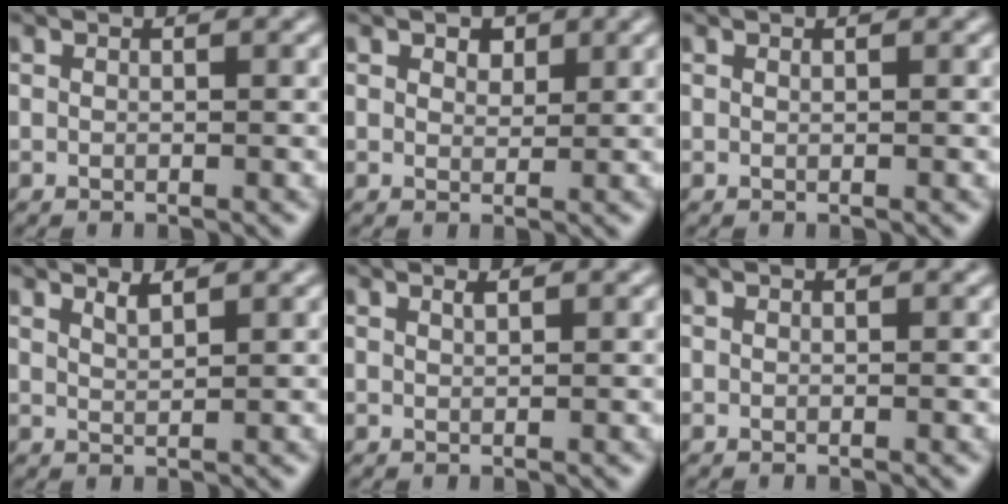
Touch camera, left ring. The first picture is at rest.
{"total": 1.7, "force": [1.2, 1.0, 0.7], "torque": [-0.008, -0.002, 0.017]}
{"total": 0.0}
{"total": 1.4, "force": [1.1, 0.3, 0.8], "torque": [-0.010, -0.002, 0.019]}
{"total": 0.7, "force": [0.6, 0.1, 0.4], "torque": [-0.005, -0.001, 0.010]}
{"total": 0.0}